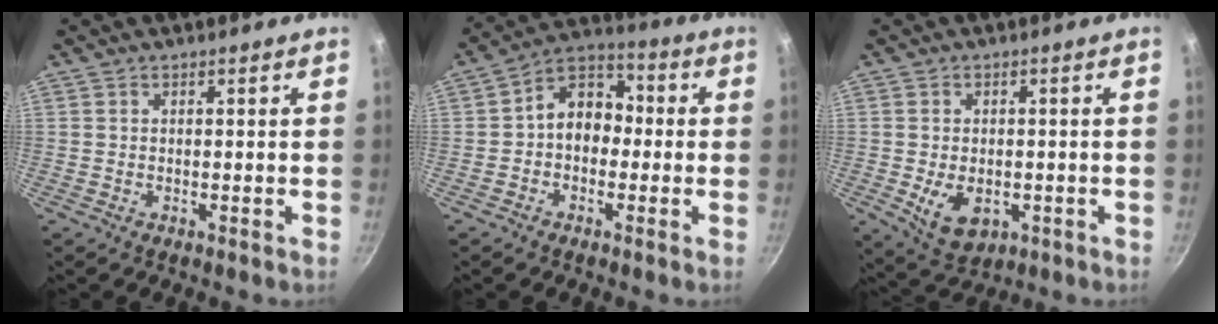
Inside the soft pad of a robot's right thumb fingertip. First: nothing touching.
{"total": 9.2, "force": [-0.6, 7.1, 5.8], "torque": [-0.046, 0.037, -0.033]}
{"total": 7.6, "force": [-1.7, 5.1, 5.3], "torque": [-0.078, -0.006, -0.012]}